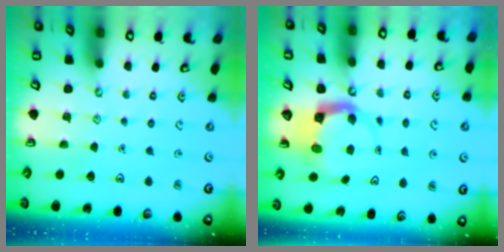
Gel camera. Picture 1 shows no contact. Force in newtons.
{"total": 4.0, "press": 4.0, "slide": 0.3}